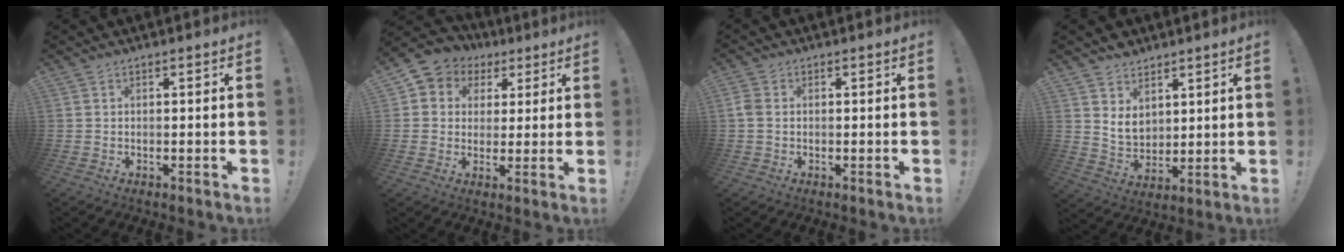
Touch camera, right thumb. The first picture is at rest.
{"total": 6.2, "force": [1.5, 5.7, 1.8], "torque": [-0.018, -0.011, 0.032]}
{"total": 3.2, "force": [-0.1, 2.4, 2.1], "torque": [-0.048, 0.008, 0.000]}
{"total": 8.4, "force": [4.9, 6.2, 2.6], "torque": [-0.040, -0.038, 0.100]}